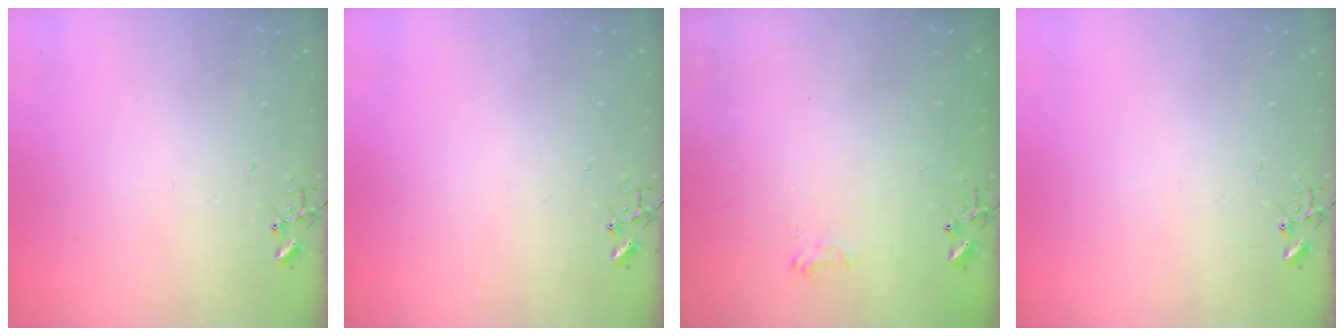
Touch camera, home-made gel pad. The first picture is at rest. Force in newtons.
{"total": 0.0}
{"total": 6.9, "press": 6.9, "slide": 0.7}
{"total": 0.0}